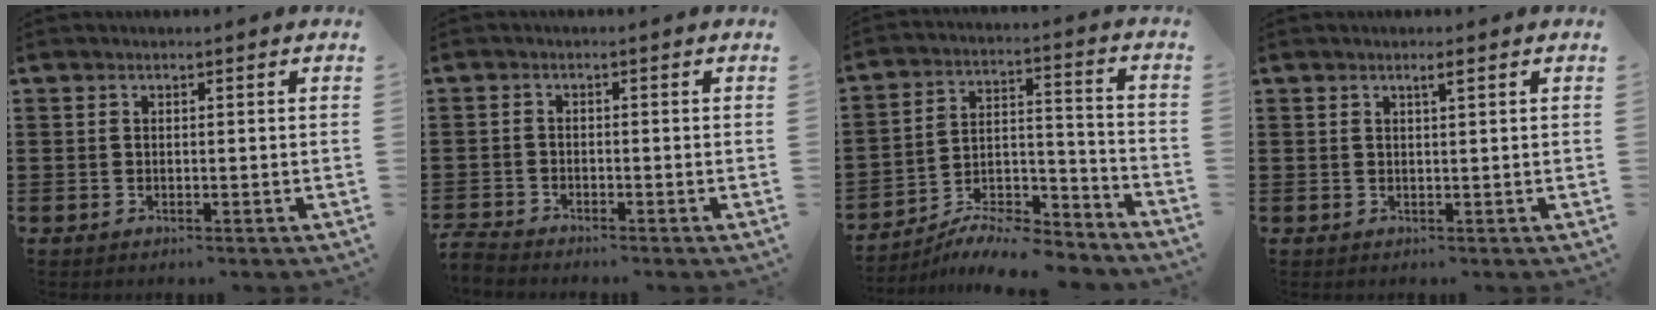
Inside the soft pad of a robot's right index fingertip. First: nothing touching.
{"total": 2.0, "force": [-1.9, 0.2, -0.1], "torque": [-0.004, 0.002, -0.042]}
{"total": 9.3, "force": [-8.6, 1.7, 3.1], "torque": [-0.043, 0.025, -0.165]}
{"total": 1.4, "force": [0.7, 0.1, 1.2], "torque": [-0.023, 0.001, 0.012]}